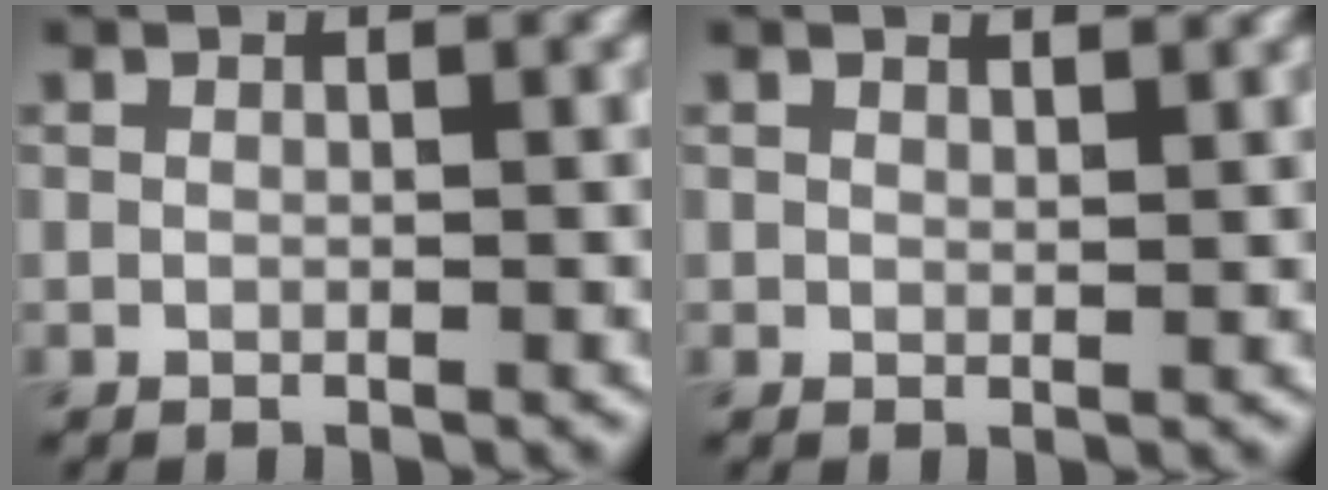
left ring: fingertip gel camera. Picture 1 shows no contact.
{"total": 1.1, "force": [1.0, 0.3, 0.2], "torque": [-0.006, 0.002, 0.019]}